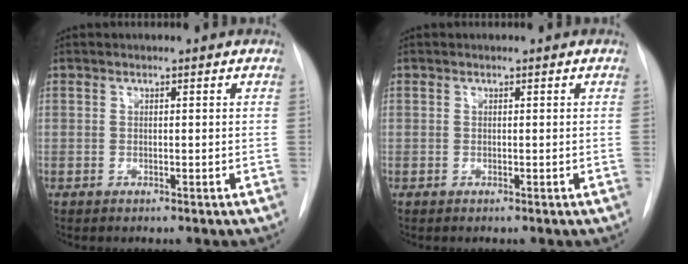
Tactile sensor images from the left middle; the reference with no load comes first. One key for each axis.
{"total": 0.0}